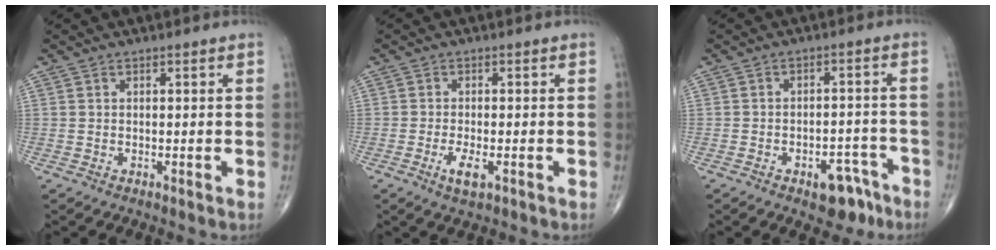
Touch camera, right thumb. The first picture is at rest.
{"total": 3.2, "force": [-1.4, 1.0, 2.7], "torque": [-0.053, -0.004, -0.025]}
{"total": 7.2, "force": [-4.4, 3.8, 4.2], "torque": [-0.031, 0.038, -0.056]}